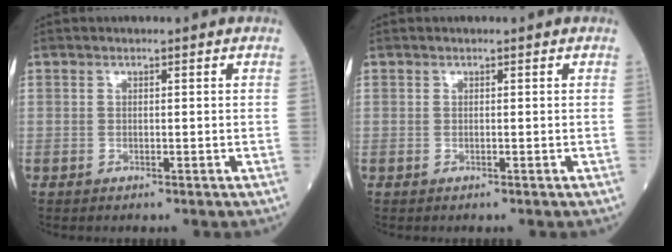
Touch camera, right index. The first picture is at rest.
{"total": 0.0}